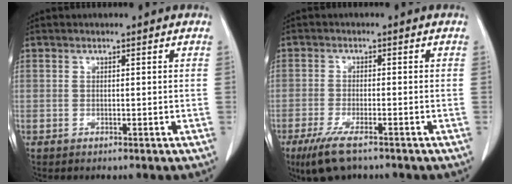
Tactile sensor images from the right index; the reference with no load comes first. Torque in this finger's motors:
{"motor_torque": [0.50, -0.45, 0.27, 0.09]}